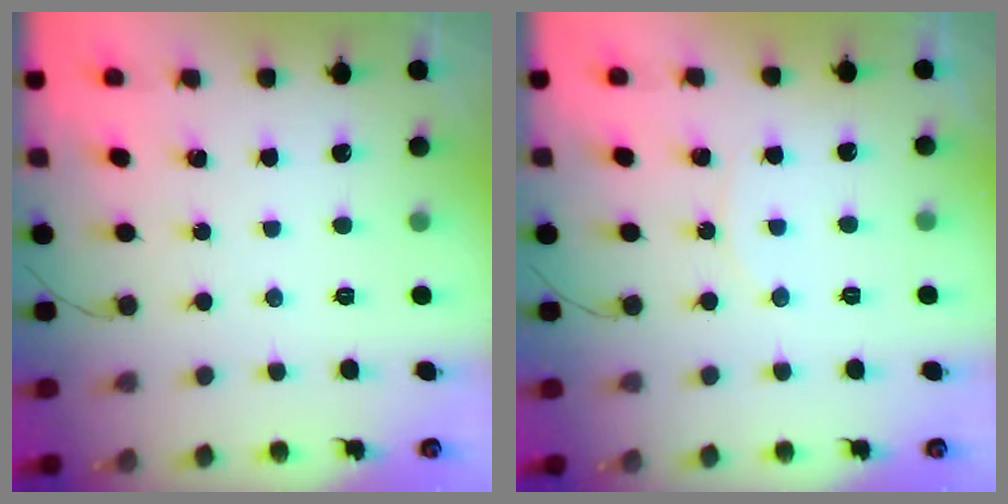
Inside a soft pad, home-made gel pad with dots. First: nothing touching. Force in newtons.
{"total": 3.1, "press": 3.0, "slide": 0.6}